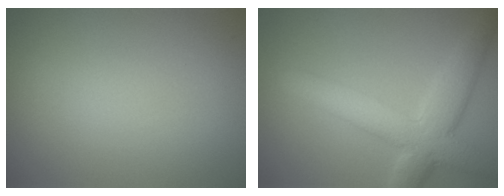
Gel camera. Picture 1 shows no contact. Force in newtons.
{"total": 6.4, "press": 6.4, "slide": 0.5}